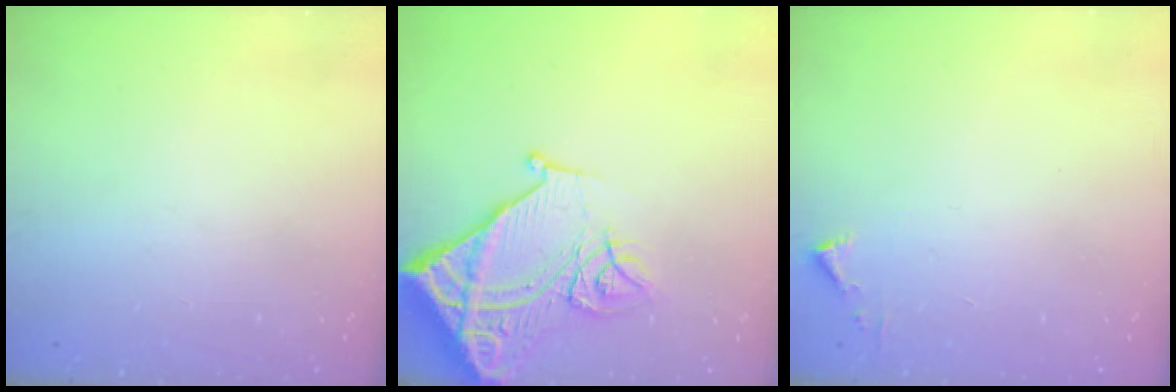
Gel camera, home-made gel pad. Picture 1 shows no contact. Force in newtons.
{"total": 16.9, "press": 16.8, "slide": 2.1}
{"total": 2.3, "press": 2.3, "slide": 0.2}